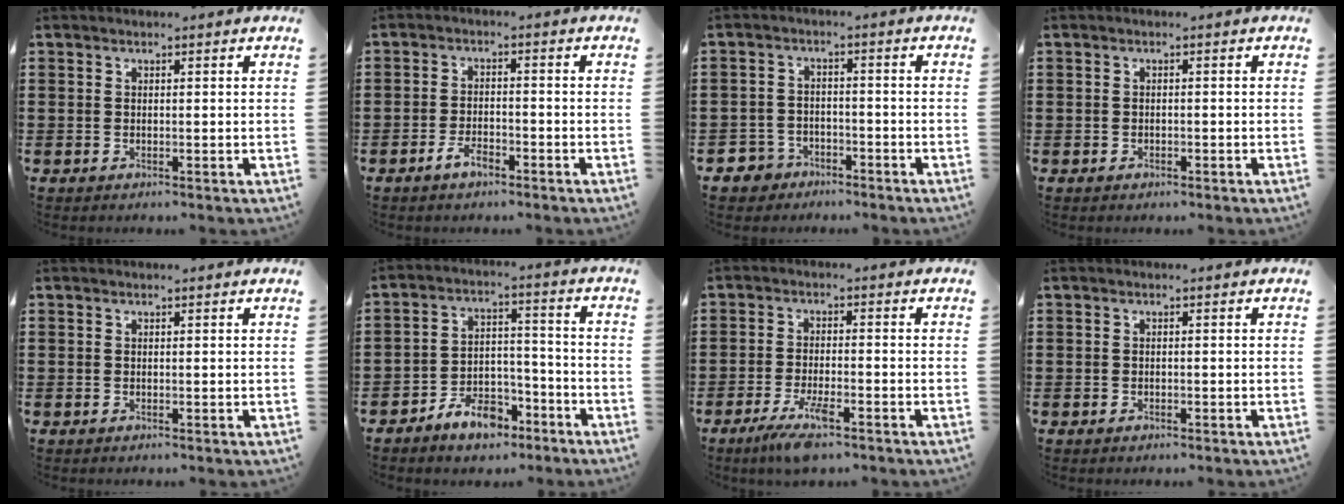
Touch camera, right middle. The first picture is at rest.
{"total": 3.6, "force": [-2.5, 1.5, 2.1], "torque": [-0.042, 0.005, -0.051]}
{"total": 3.6, "force": [-3.2, 1.7, 0.1], "torque": [-0.027, -0.002, -0.072]}
{"total": 0.9, "force": [-0.6, 0.7, 0.1], "torque": [-0.003, 0.003, -0.014]}
{"total": 0.0}
{"total": 7.2, "force": [-5.9, 3.4, 2.6], "torque": [-0.037, 0.027, -0.108]}
{"total": 5.5, "force": [-3.5, 1.0, 4.2], "torque": [-0.094, -0.014, -0.066]}
{"total": 0.7, "force": [-0.5, 0.5, 0.1], "torque": [-0.003, 0.002, -0.012]}